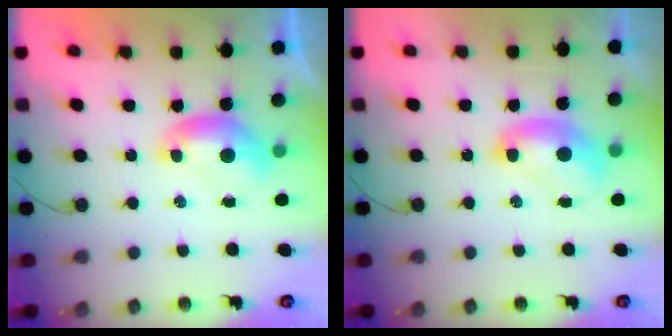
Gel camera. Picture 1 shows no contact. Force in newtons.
{"total": 2.0, "press": 2.0, "slide": 0.2}